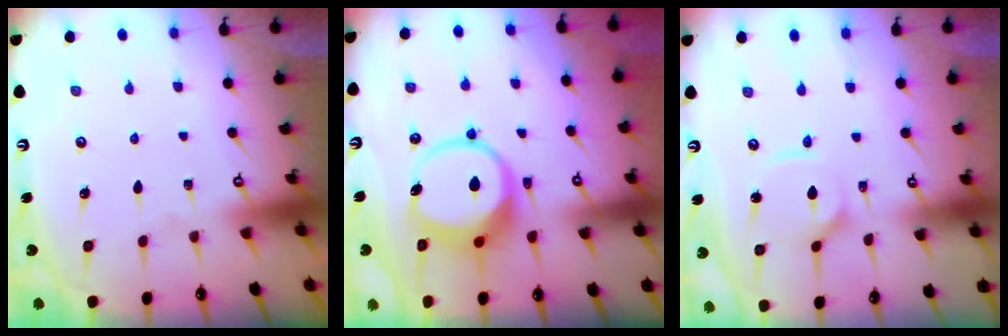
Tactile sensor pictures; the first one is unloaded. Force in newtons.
{"total": 11.4, "press": 11.2, "slide": 1.8}
{"total": 5.2, "press": 5.1, "slide": 0.3}